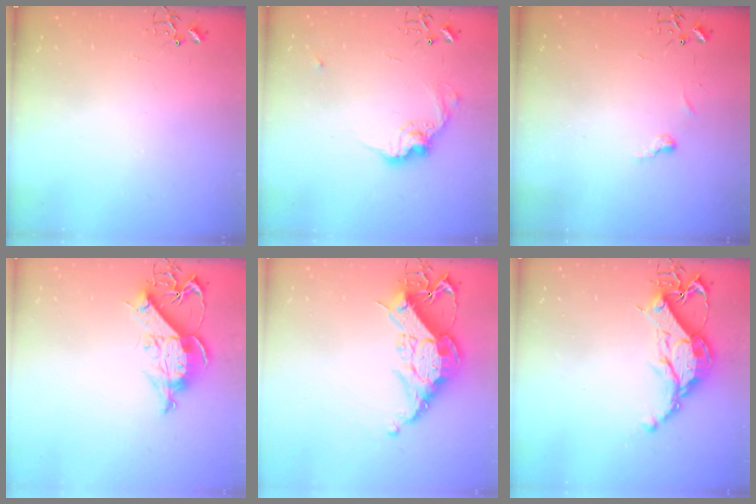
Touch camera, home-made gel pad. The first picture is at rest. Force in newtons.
{"total": 11.8, "press": 11.8, "slide": 0.6}
{"total": 3.4, "press": 3.4, "slide": 0.4}
{"total": 11.6, "press": 11.5, "slide": 1.4}
{"total": 18.5, "press": 18.4, "slide": 1.5}
{"total": 13.8, "press": 13.8, "slide": 1.1}